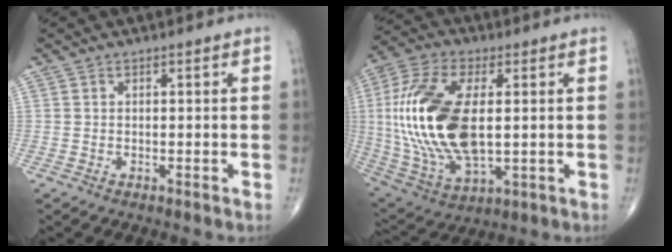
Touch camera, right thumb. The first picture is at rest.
{"total": 23.1, "force": [1.5, 11.5, 19.9], "torque": [-0.426, -0.012, 0.032]}